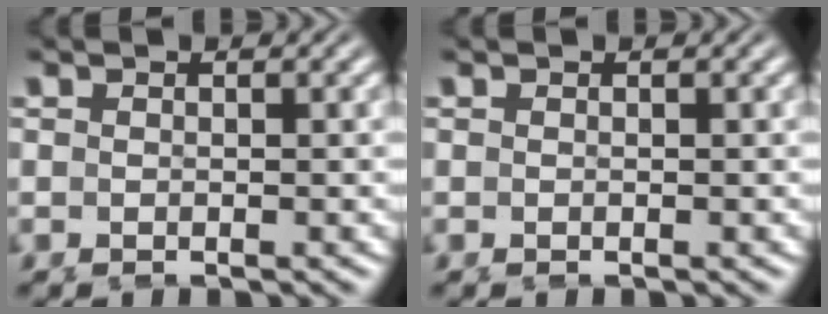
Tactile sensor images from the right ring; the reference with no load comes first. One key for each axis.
{"total": 0.0}